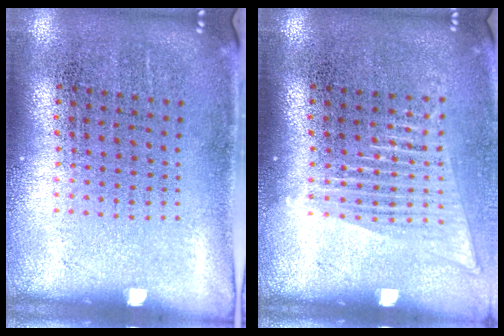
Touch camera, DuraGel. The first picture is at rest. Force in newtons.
{"total": 1.5, "press": 1.3, "slide": 0.8}